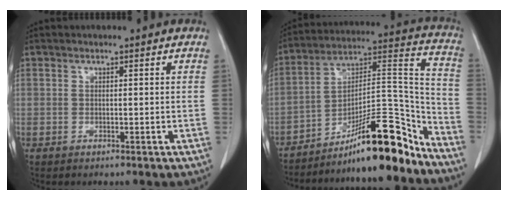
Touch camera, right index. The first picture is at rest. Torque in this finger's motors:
{"motor_torque": [1.07, -1.07, 0.82, 0.13]}